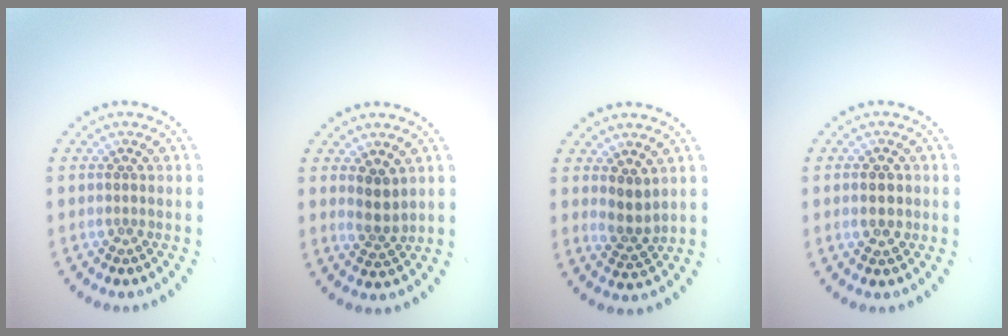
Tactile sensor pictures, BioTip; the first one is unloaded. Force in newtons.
{"total": 2.2, "press": 1.8, "slide": 1.2}
{"total": 2.2, "press": 1.9, "slide": 1.2}
{"total": 2.6, "press": 2.6, "slide": 0.1}